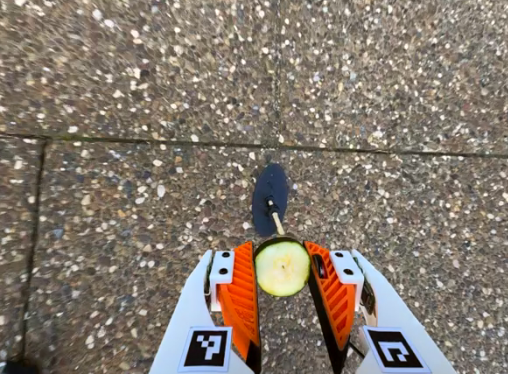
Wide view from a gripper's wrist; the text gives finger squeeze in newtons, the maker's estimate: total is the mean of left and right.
{"total": 8.7, "left": 8.1, "right": 9.4}